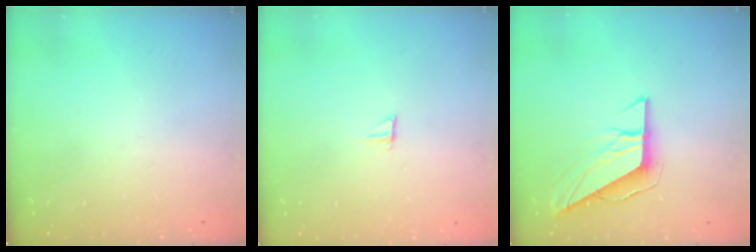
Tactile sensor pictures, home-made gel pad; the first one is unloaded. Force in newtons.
{"total": 5.4, "press": 5.4, "slide": 0.5}
{"total": 8.3, "press": 8.3, "slide": 0.2}